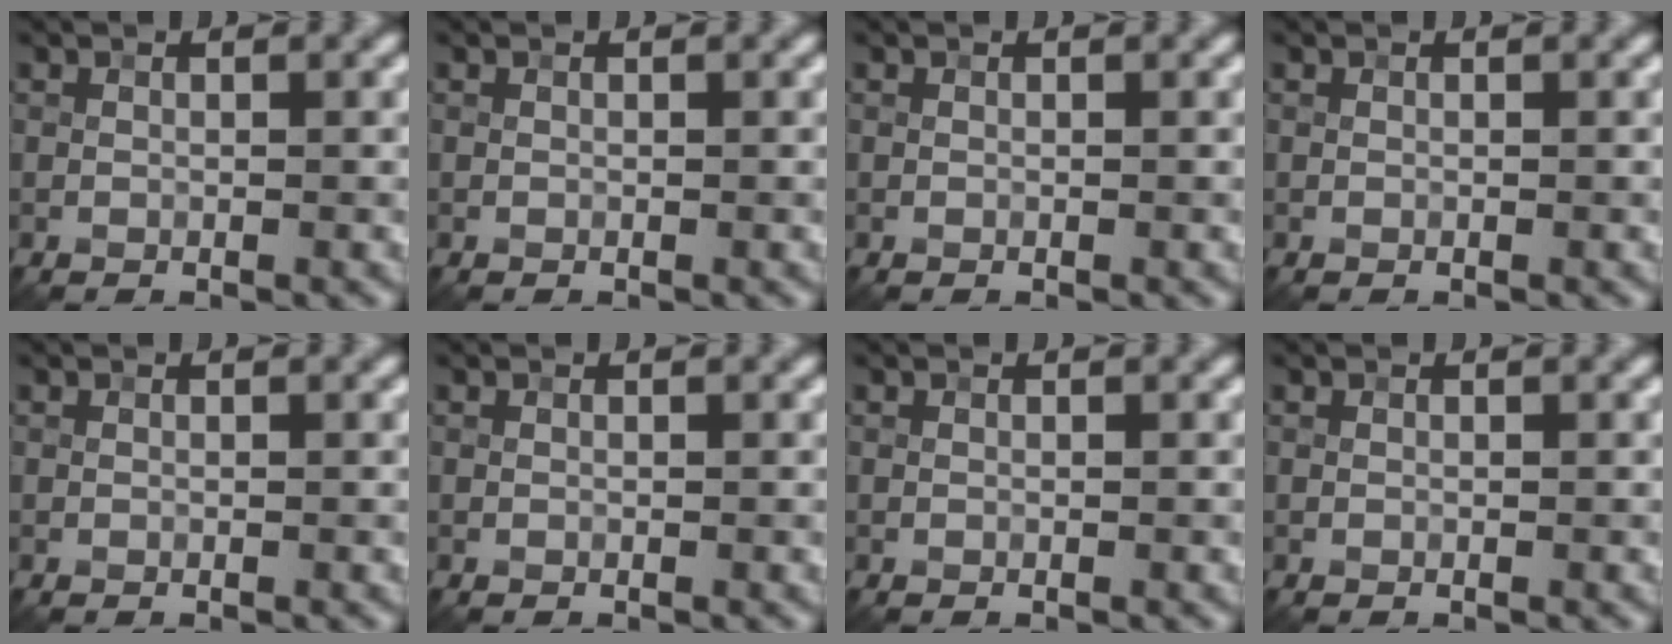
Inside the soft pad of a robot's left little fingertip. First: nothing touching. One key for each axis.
{"total": 0.0}
{"total": 0.0}
{"total": 0.0}
{"total": 0.0}
{"total": 0.0}
{"total": 0.0}
{"total": 0.0}